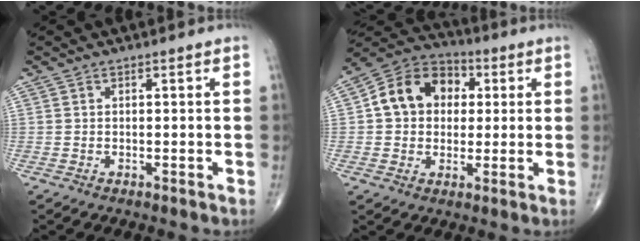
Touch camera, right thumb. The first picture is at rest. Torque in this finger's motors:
{"motor_torque": [-0.25, 0.63, 0.11, -0.09, 0.27]}